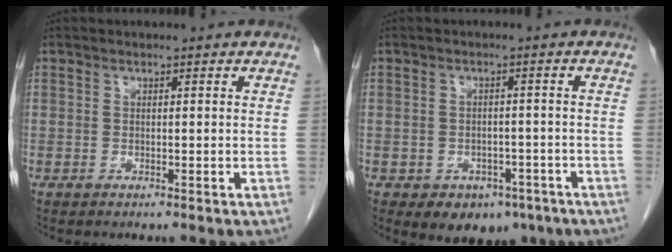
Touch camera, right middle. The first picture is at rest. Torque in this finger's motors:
{"motor_torque": [-0.14, -0.11, -0.06, -0.01]}